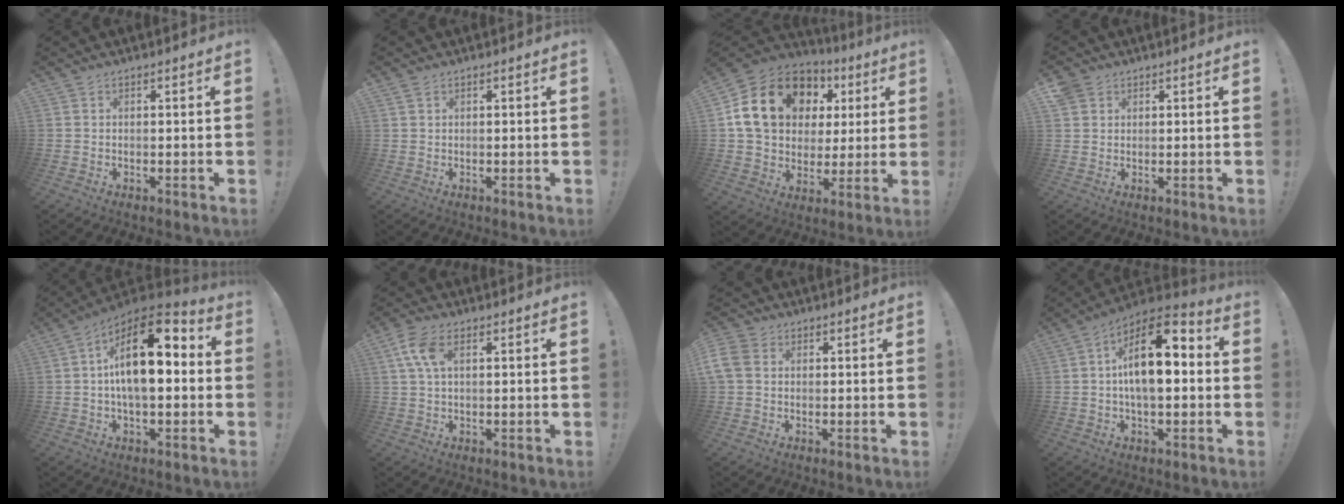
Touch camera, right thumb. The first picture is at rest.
{"total": 1.2, "force": [0.8, 0.6, 0.7], "torque": [-0.022, 0.003, 0.018]}
{"total": 20.6, "force": [7.6, 14.7, 12.4], "torque": [-0.214, -0.015, 0.157]}
{"total": 3.2, "force": [2.1, 2.3, 0.9], "torque": [-0.024, -0.004, 0.041]}
{"total": 17.9, "force": [2.1, 8.7, 15.6], "torque": [-0.253, -0.007, 0.028]}
{"total": 7.6, "force": [2.3, 4.2, 5.9], "torque": [-0.123, 0.005, 0.044]}
{"total": 6.6, "force": [1.3, 5.1, 4.1], "torque": [-0.100, 0.008, 0.029]}
{"total": 16.1, "force": [1.6, 8.0, 13.9], "torque": [-0.227, 0.002, 0.018]}